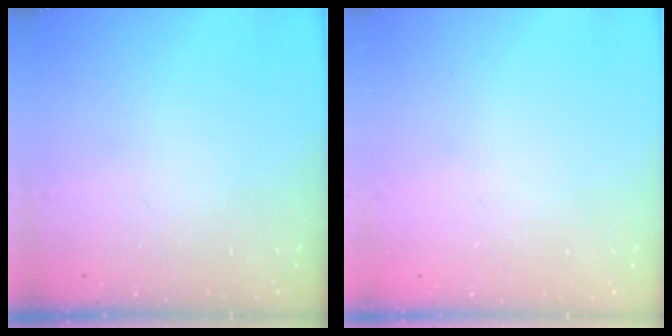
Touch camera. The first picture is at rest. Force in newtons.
{"total": 0.0}